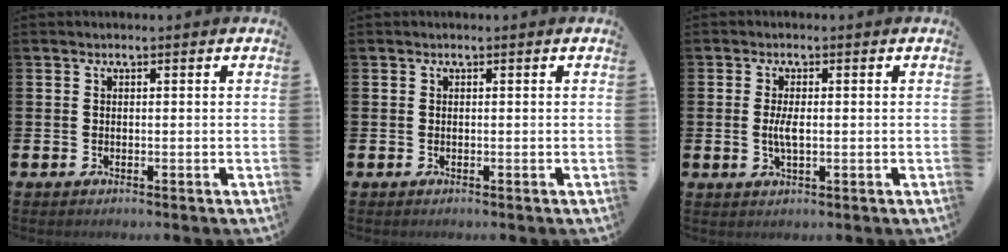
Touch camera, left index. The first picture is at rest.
{"total": 0.0}
{"total": 2.3, "force": [-0.1, 0.8, 2.2], "torque": [-0.039, -0.001, -0.003]}